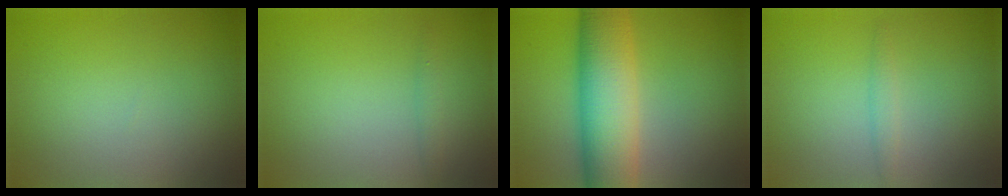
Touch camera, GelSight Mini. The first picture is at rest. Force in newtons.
{"total": 0.8, "press": 0.8, "slide": 0.0}
{"total": 10.3, "press": 10.3, "slide": 0.3}
{"total": 1.0, "press": 1.0, "slide": 0.0}